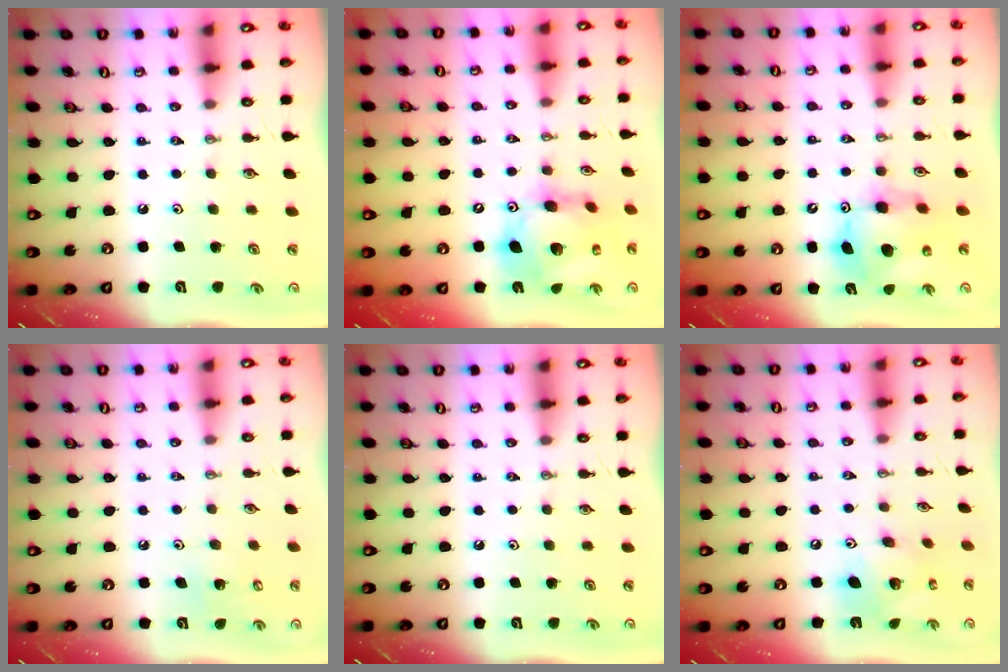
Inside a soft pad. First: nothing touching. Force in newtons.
{"total": 17.1, "press": 17.0, "slide": 1.8}
{"total": 11.5, "press": 11.5, "slide": 0.9}
{"total": 4.3, "press": 4.3, "slide": 0.3}
{"total": 0.0}
{"total": 13.6, "press": 13.6, "slide": 1.2}